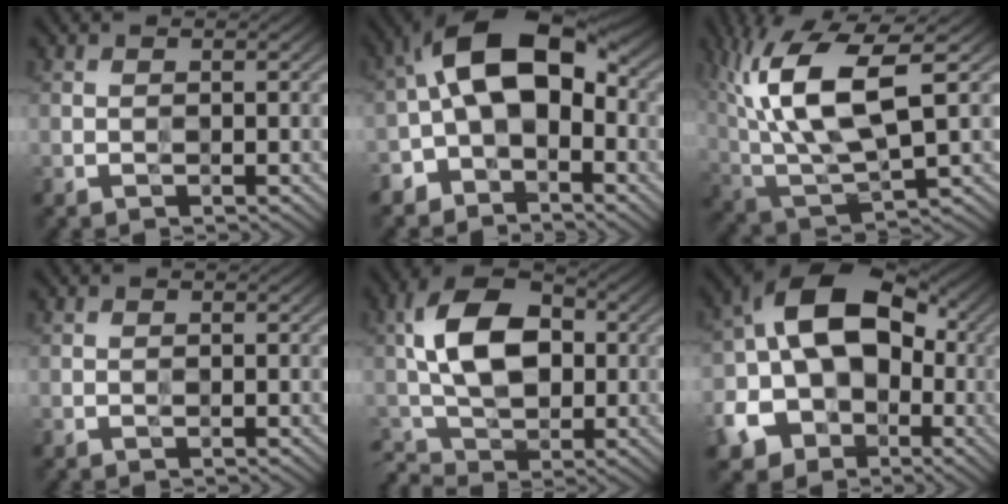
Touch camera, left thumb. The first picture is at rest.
{"total": 12.5, "force": [-1.5, 7.4, 9.9], "torque": [-0.165, 0.029, -0.048]}
{"total": 14.2, "force": [4.0, 5.5, 12.5], "torque": [-0.277, 0.008, 0.082]}
{"total": 0.0}
{"total": 10.3, "force": [0.0, 6.6, 7.9], "torque": [-0.168, 0.013, -0.008]}
{"total": 15.5, "force": [-2.6, 11.4, 10.1], "torque": [-0.201, -0.006, -0.051]}